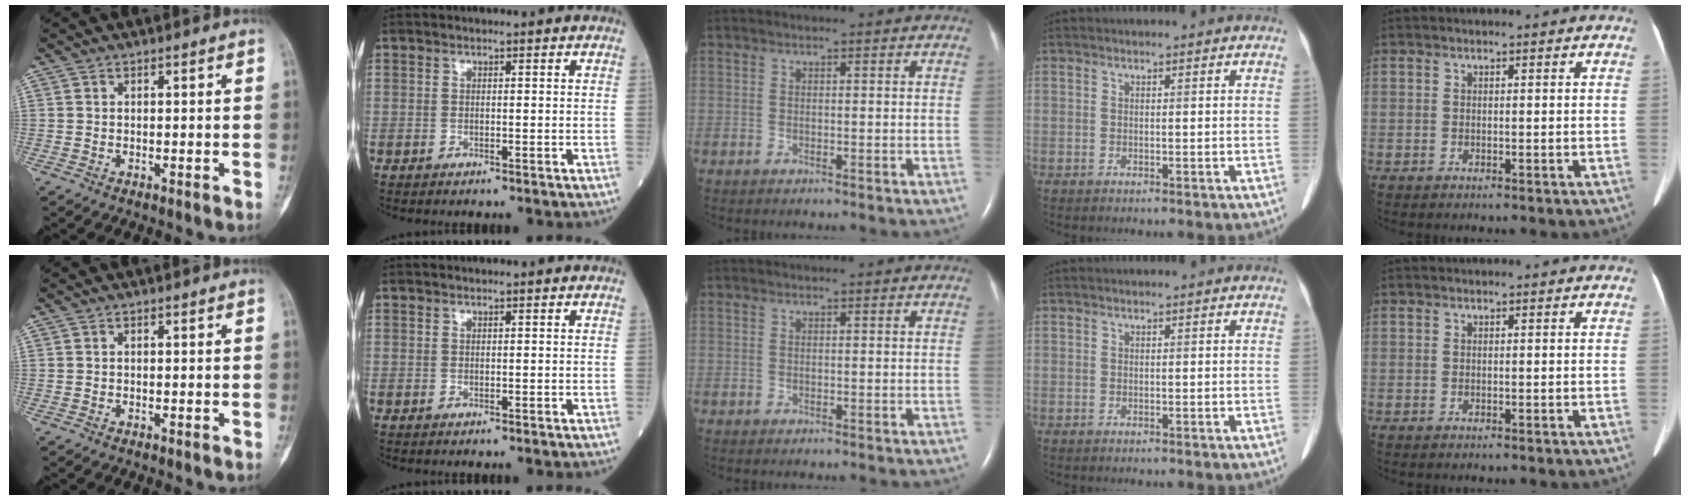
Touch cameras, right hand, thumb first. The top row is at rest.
{}